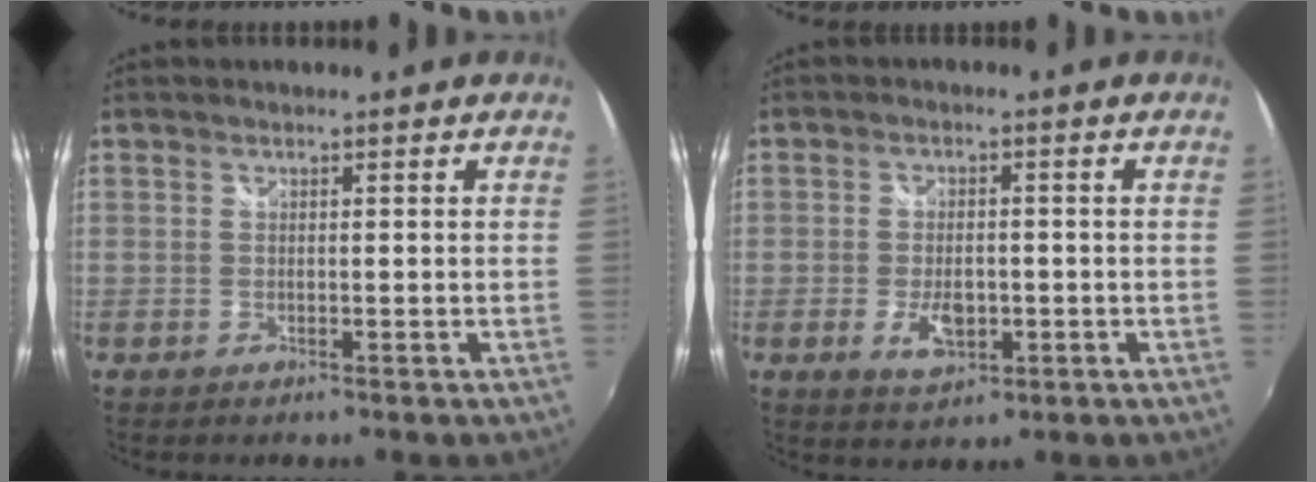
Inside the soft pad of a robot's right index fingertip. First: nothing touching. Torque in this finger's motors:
{"motor_torque": [-0.05, 0.01, 0.08, 0.06]}